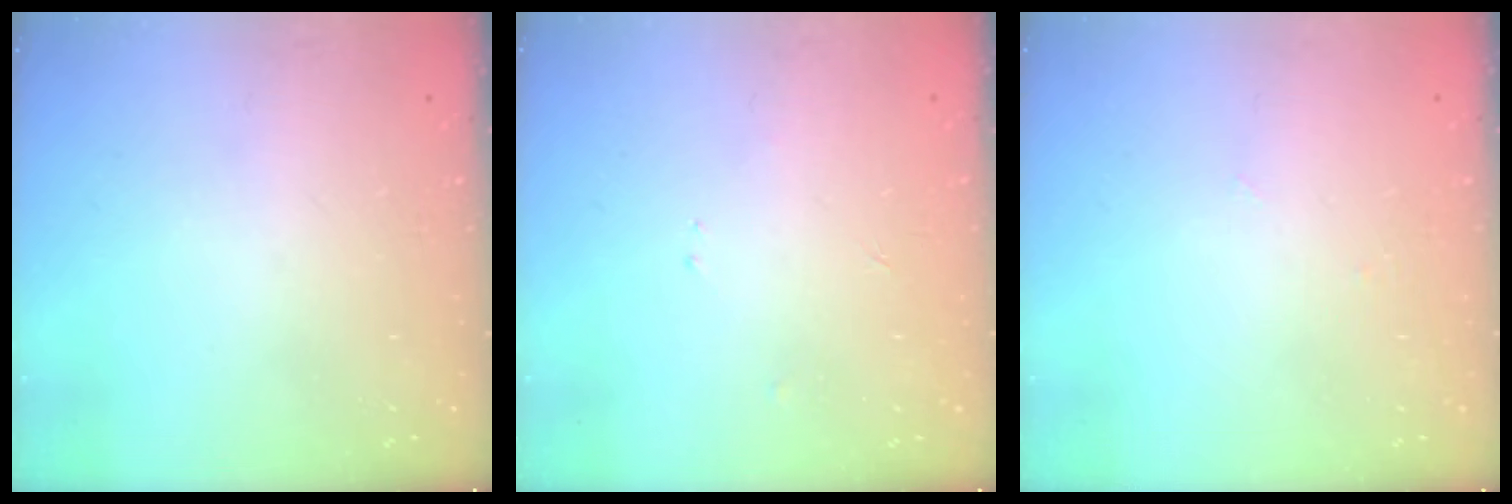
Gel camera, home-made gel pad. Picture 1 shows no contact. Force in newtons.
{"total": 2.4, "press": 2.4, "slide": 0.3}
{"total": 3.2, "press": 3.2, "slide": 0.4}